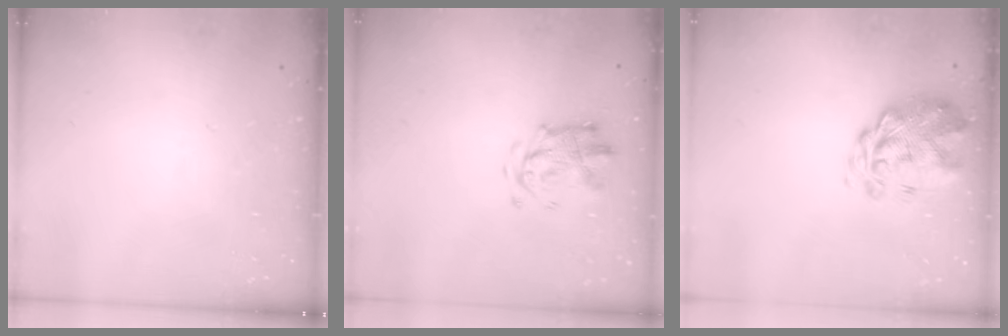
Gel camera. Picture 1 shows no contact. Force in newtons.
{"total": 3.5, "press": 3.5, "slide": 0.3}
{"total": 2.8, "press": 2.5, "slide": 1.3}